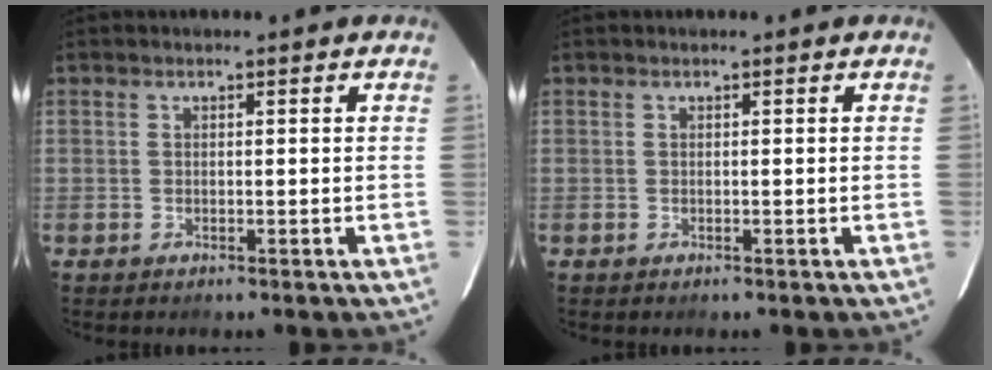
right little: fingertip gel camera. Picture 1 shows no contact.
{"total": 0.0}